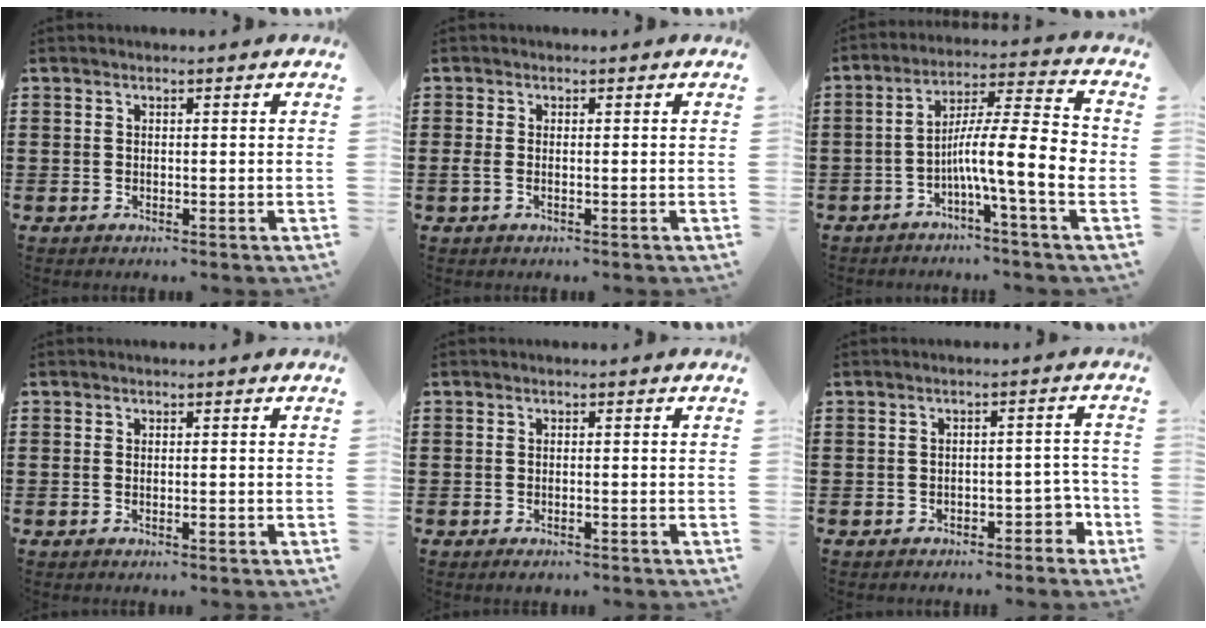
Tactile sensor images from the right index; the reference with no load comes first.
{"total": 0.9, "force": [-0.4, 0.2, 0.8], "torque": [-0.023, -0.006, -0.008]}
{"total": 11.1, "force": [-2.4, 1.8, 10.7], "torque": [-0.186, -0.004, -0.043]}
{"total": 0.9, "force": [-0.4, 0.2, 0.8], "torque": [-0.013, -0.004, -0.006]}
{"total": 0.7, "force": [-0.6, 0.1, 0.3], "torque": [-0.008, -0.004, -0.011]}
{"total": 3.2, "force": [-2.3, 1.7, 1.6], "torque": [-0.030, 0.007, -0.046]}